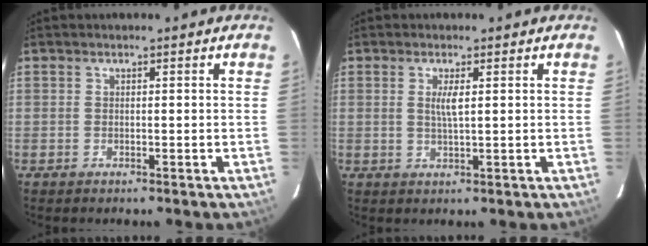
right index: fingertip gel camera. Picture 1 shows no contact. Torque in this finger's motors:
{"motor_torque": [0.44, 0.28, 0.20, 0.06]}